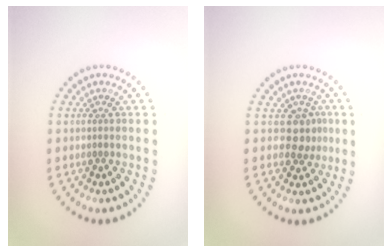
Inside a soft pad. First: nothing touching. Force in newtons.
{"total": 2.3, "press": 1.9, "slide": 1.3}